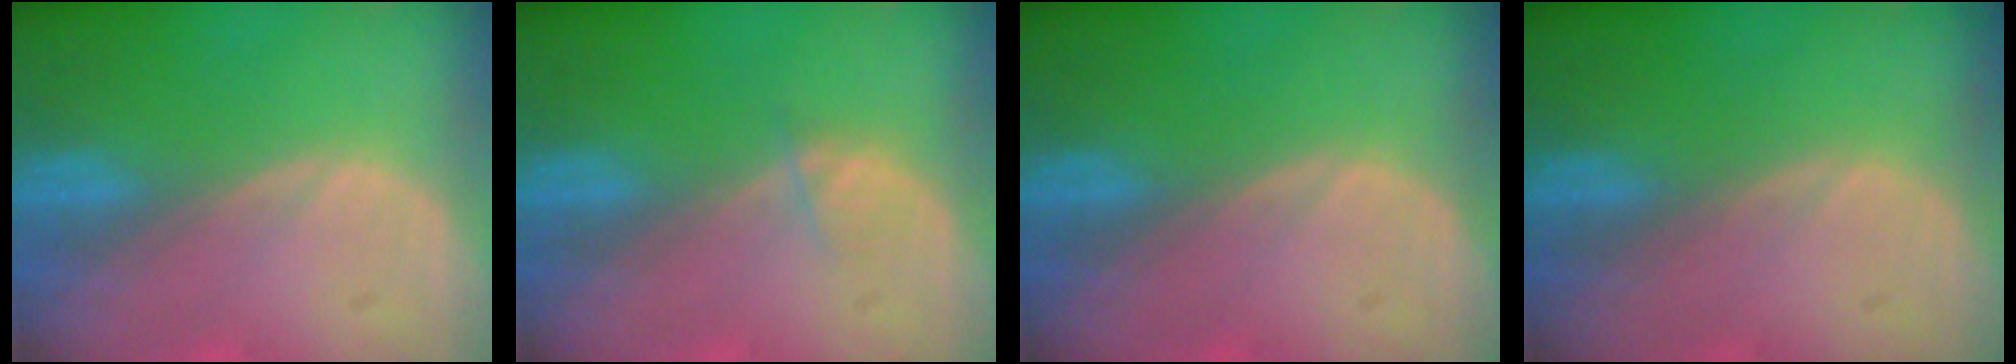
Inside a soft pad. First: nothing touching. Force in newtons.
{"total": 1.2, "press": 1.2, "slide": 0.2}
{"total": 0.0}
{"total": 0.0}